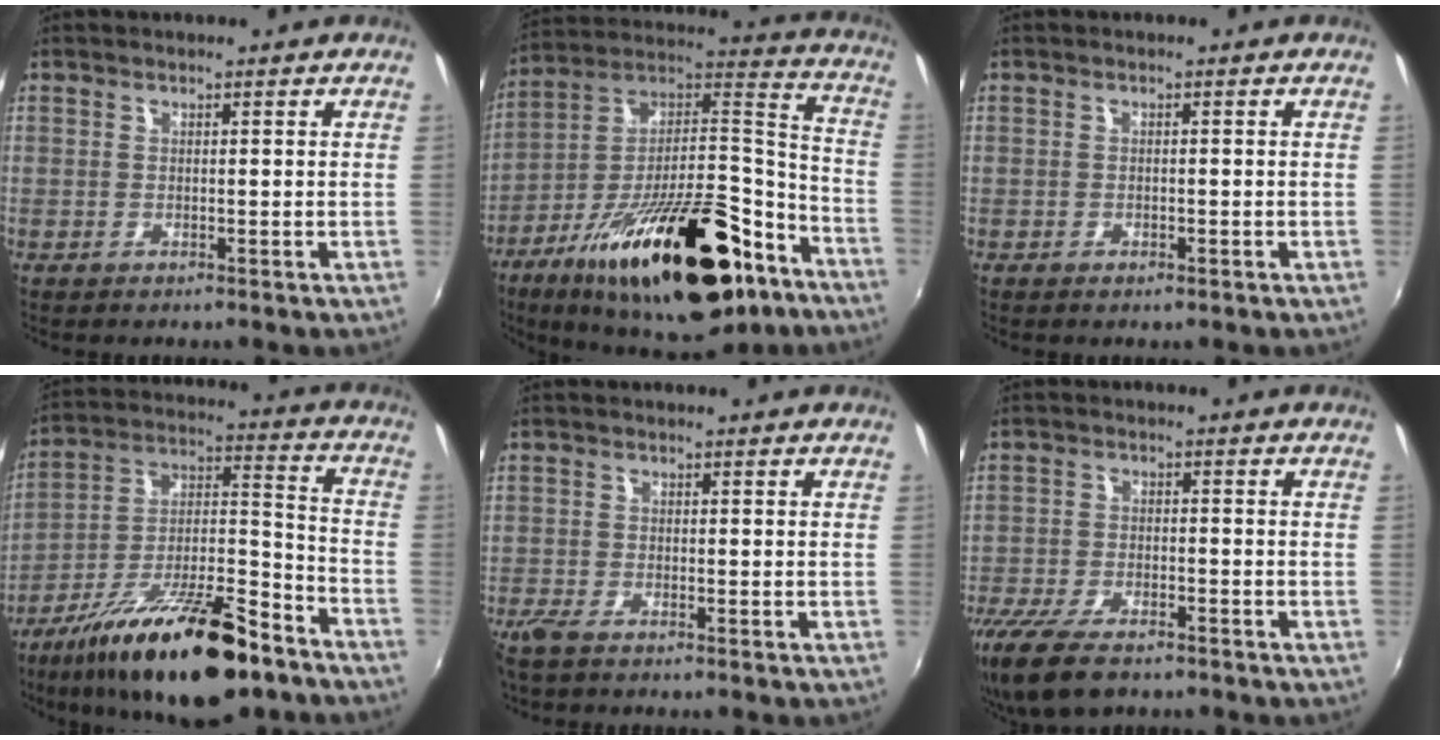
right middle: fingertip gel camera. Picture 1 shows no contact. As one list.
[{"total": 32.2, "force": [-18.0, 12.3, 23.8], "torque": [-0.374, 0.014, -0.272]}, {"total": 1.0, "force": [-0.7, 0.5, 0.5], "torque": [-0.009, -0.004, -0.013]}, {"total": 23.3, "force": [-15.0, 7.5, 16.3], "torque": [-0.277, -0.012, -0.240]}, {"total": 2.6, "force": [-2.1, 0.6, 1.4], "torque": [-0.038, -0.008, -0.046]}, {"total": 13.0, "force": [-9.7, 4.8, 7.2], "torque": [-0.172, -0.044, -0.174]}]